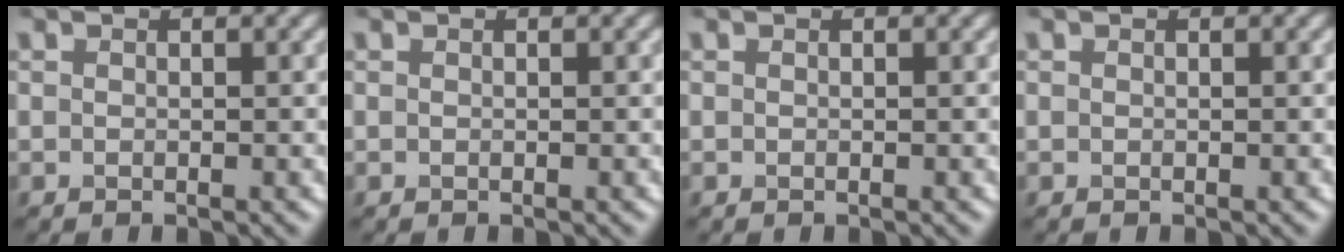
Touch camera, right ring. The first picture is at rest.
{"total": 0.0}
{"total": 0.0}
{"total": 0.0}